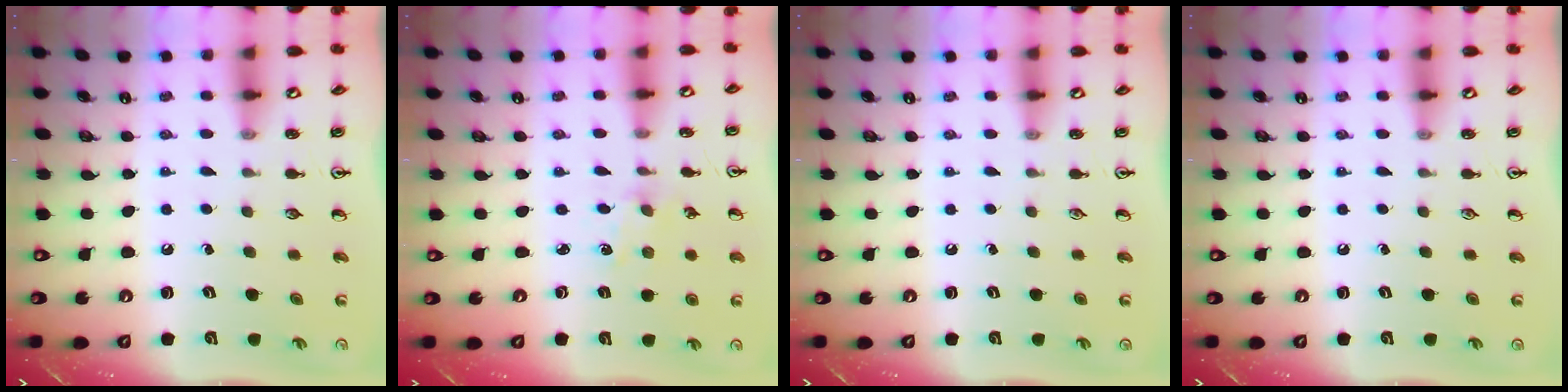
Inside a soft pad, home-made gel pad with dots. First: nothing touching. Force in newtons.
{"total": 0.7, "press": 0.7, "slide": 0.2}
{"total": 0.0}
{"total": 0.0}